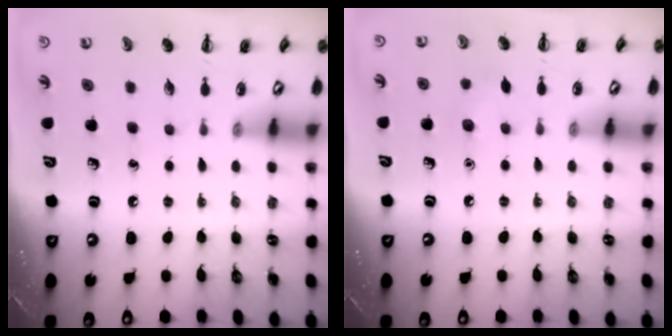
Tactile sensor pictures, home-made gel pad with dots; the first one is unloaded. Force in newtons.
{"total": 5.2, "press": 5.1, "slide": 1.2}